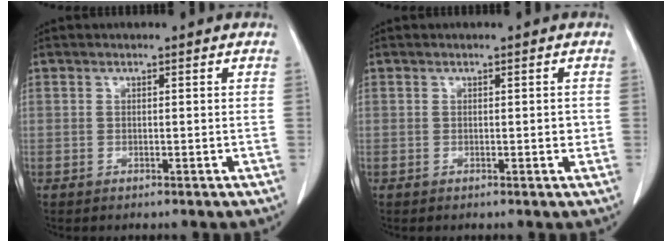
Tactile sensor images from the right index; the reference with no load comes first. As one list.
[{"total": 0.9, "force": [-0.1, 0.4, 0.9], "torque": [-0.010, 0.001, 0.000]}]